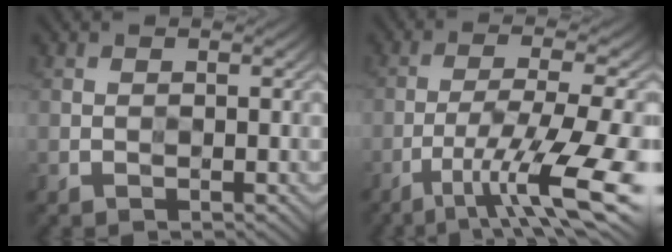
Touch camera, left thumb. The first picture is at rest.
{"total": 12.1, "force": [-6.2, 2.1, 10.2], "torque": [-0.162, -0.005, -0.096]}